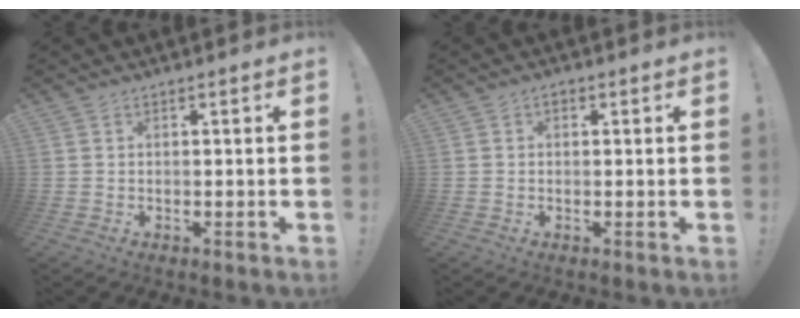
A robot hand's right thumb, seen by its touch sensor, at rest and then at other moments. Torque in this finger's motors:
{"motor_torque": [-0.13, -0.13, -0.19, 0.19, 0.00]}